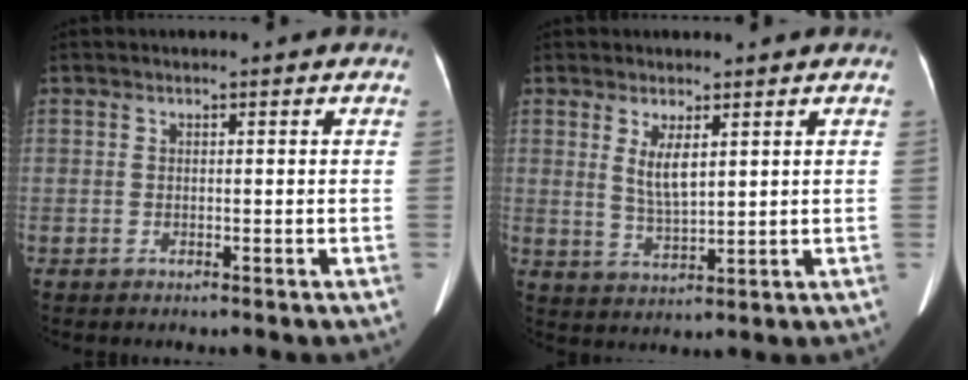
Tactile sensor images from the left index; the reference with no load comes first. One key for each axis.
{"total": 4.1, "fx": 1.7, "fy": 1.1, "fz": 3.5, "tx": -0.072, "ty": -0.008, "tz": 0.041}